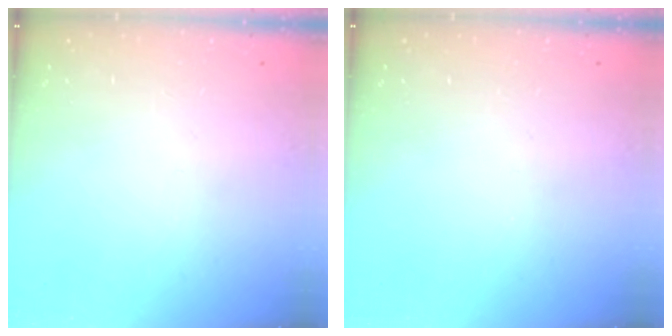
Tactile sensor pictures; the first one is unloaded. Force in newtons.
{"total": 0.0}